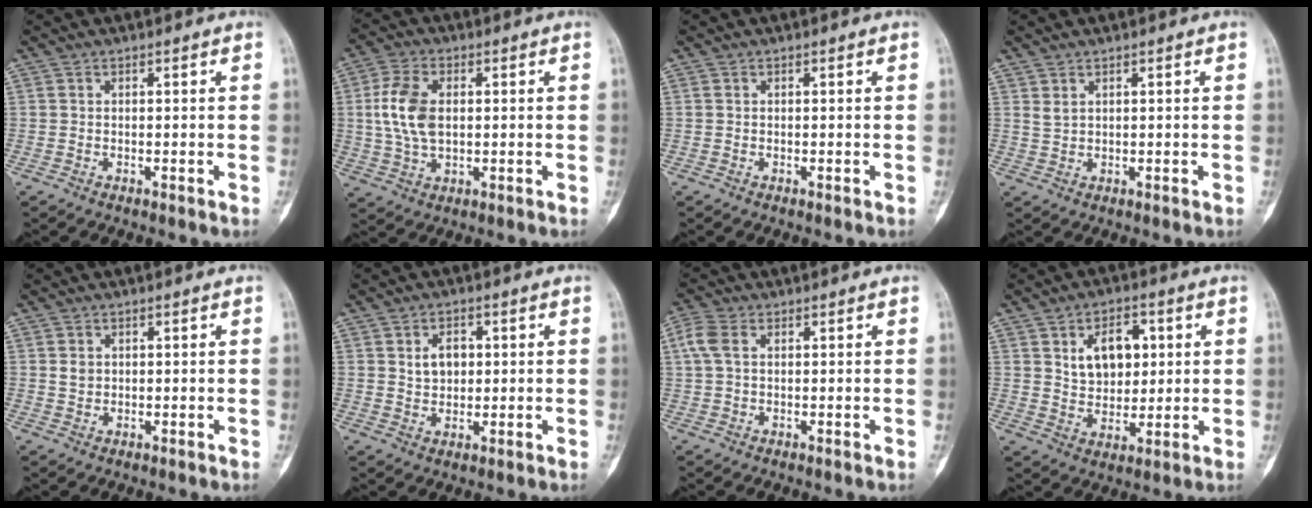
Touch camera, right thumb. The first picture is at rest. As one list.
[{"total": 9.8, "force": [1.1, 6.0, 7.6], "torque": [-0.158, 0.004, 0.024]}, {"total": 0.0}, {"total": 1.6, "force": [1.0, 0.8, 0.9], "torque": [-0.015, -0.004, 0.027]}, {"total": 1.8, "force": [0.4, 1.5, 0.9], "torque": [-0.009, -0.001, 0.011]}, {"total": 4.9, "force": [1.1, 3.6, 3.1], "torque": [-0.030, -0.005, 0.020]}, {"total": 4.7, "force": [1.3, 3.0, 3.4], "torque": [-0.094, 0.014, 0.024]}, {"total": 10.0, "force": [2.9, 6.7, 6.8], "torque": [-0.071, -0.011, 0.053]}]